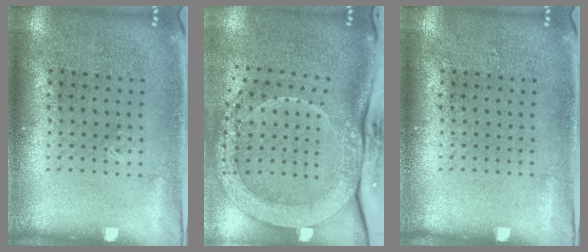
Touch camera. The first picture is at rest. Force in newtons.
{"total": 3.0, "press": 2.3, "slide": 1.9}
{"total": 0.0}